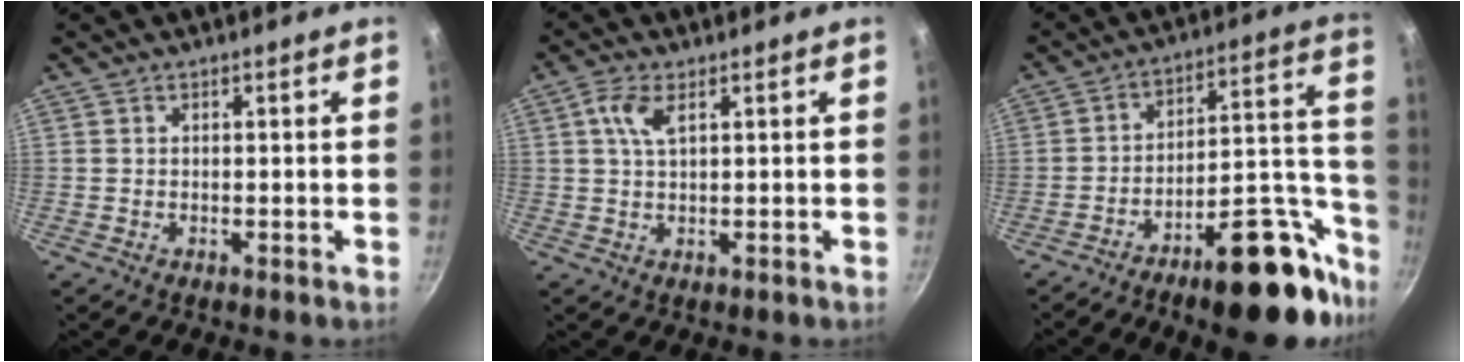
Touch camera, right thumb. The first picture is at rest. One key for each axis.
{"total": 4.2, "fx": 1.5, "fy": 1.7, "fz": 3.5, "tx": -0.072, "ty": 0.003, "tz": 0.030}
{"total": 22.9, "fx": -14.2, "fy": 8.8, "fz": 15.7, "tx": -0.153, "ty": 0.099, "tz": -0.205}